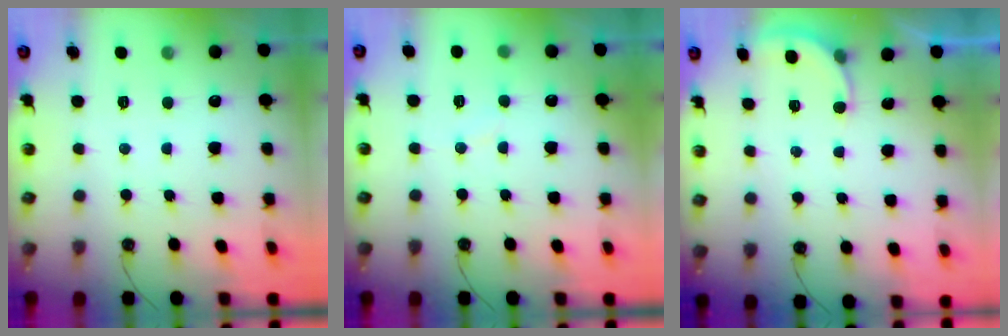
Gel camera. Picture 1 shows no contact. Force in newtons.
{"total": 3.9, "press": 3.9, "slide": 0.4}
{"total": 2.9, "press": 2.9, "slide": 0.3}